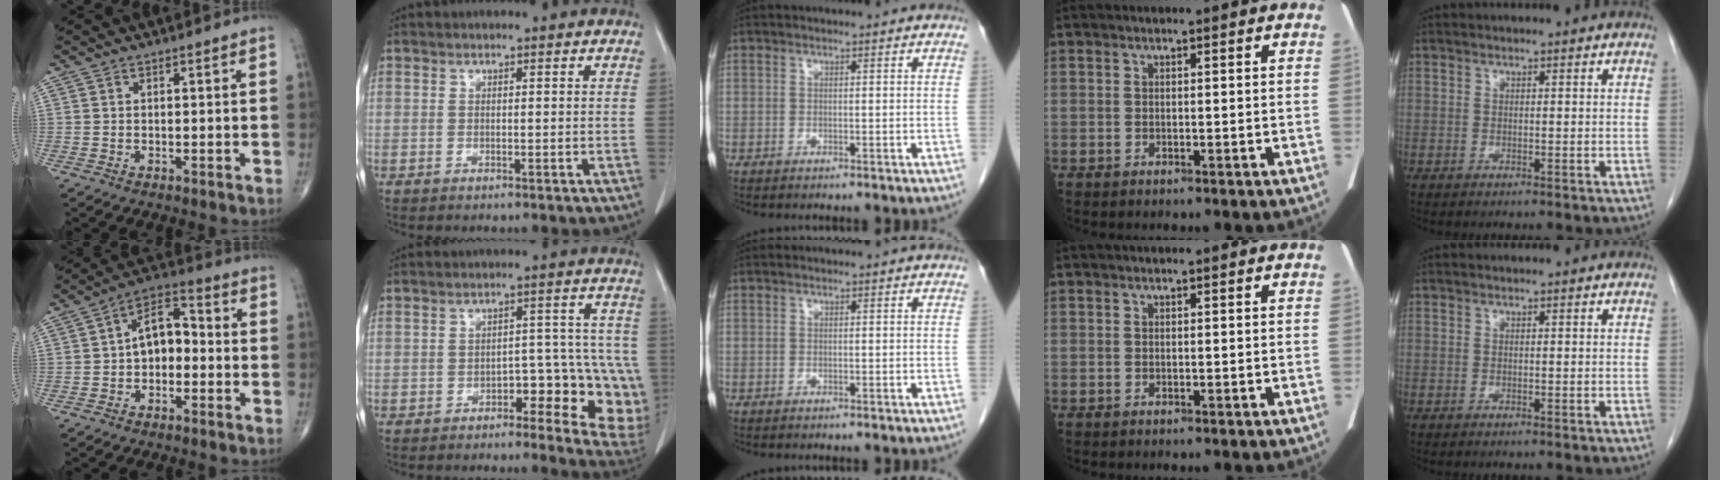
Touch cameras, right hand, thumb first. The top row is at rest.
{"thumb": {"total": 8.3, "force": [-0.8, 5.4, 6.3], "torque": [-0.080, 0.034, -0.029]}, "index": {"total": 11.2, "force": [-4.0, 4.6, 9.4], "torque": [-0.091, 0.023, -0.046]}}